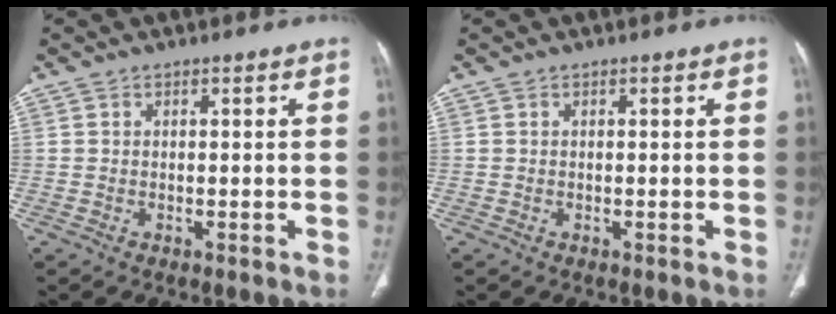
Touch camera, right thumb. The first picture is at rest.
{"total": 0.0}